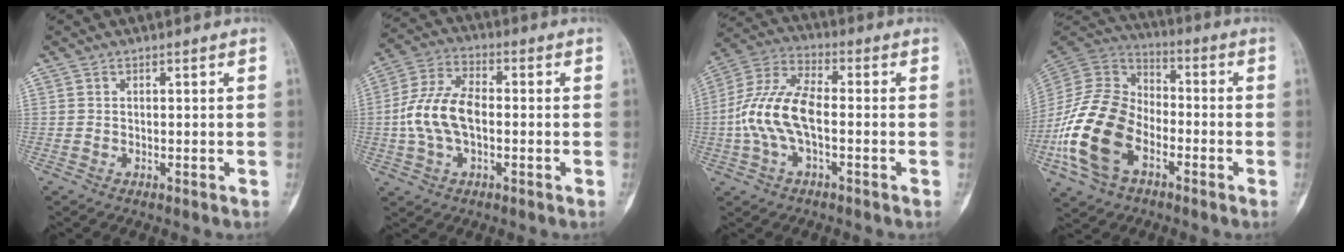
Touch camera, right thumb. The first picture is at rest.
{"total": 11.2, "force": [-1.0, 6.3, 9.1], "torque": [-0.187, 0.028, -0.023]}
{"total": 12.5, "force": [-1.8, 5.9, 10.9], "torque": [-0.236, 0.036, -0.038]}
{"total": 18.8, "force": [-6.8, 12.2, 12.6], "torque": [-0.243, 0.046, -0.134]}